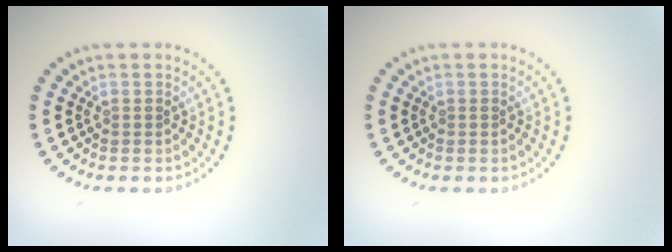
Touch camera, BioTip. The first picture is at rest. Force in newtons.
{"total": 0.0}